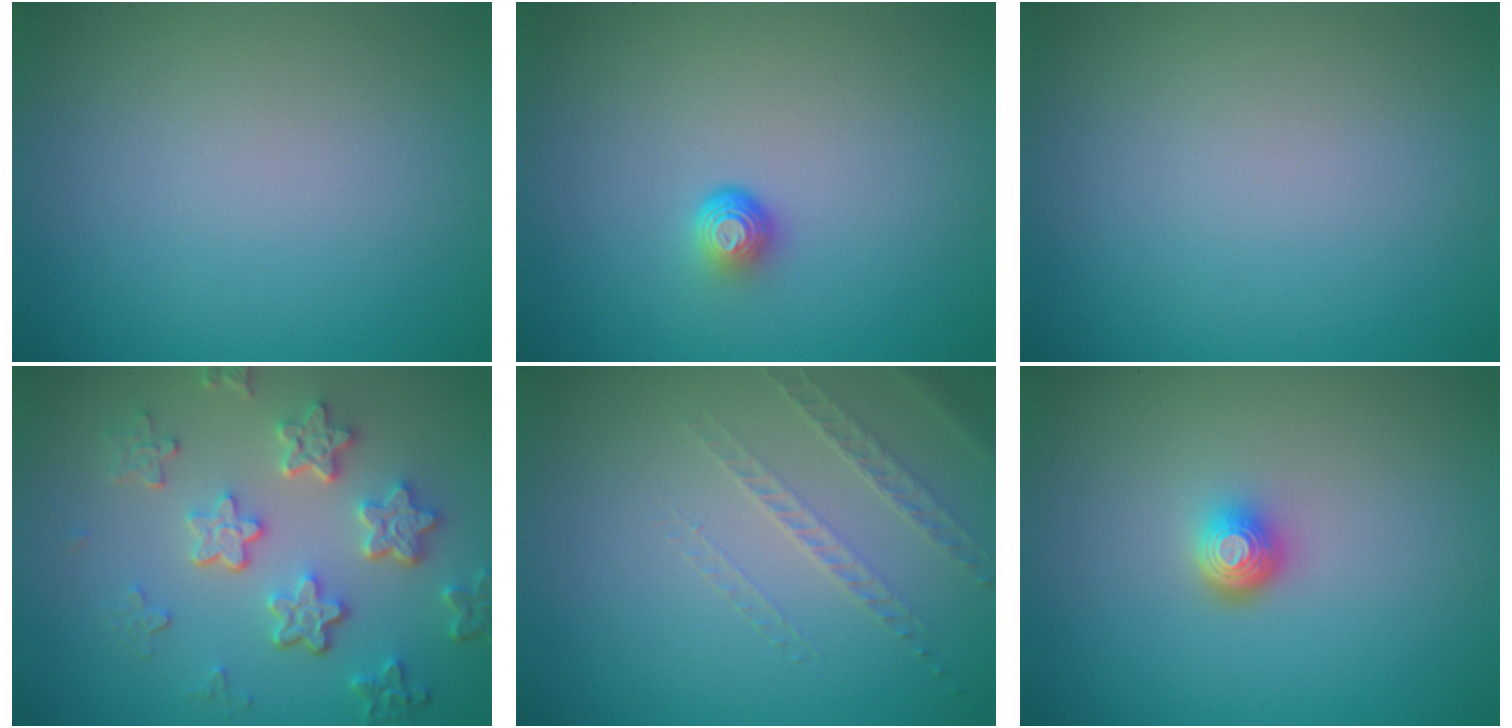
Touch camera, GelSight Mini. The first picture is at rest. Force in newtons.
{"total": 1.7, "press": 1.1, "slide": 1.3}
{"total": 0.0}
{"total": 5.5, "press": 4.2, "slide": 3.6}
{"total": 1.4, "press": 1.0, "slide": 0.9}
{"total": 1.9, "press": 1.4, "slide": 1.2}